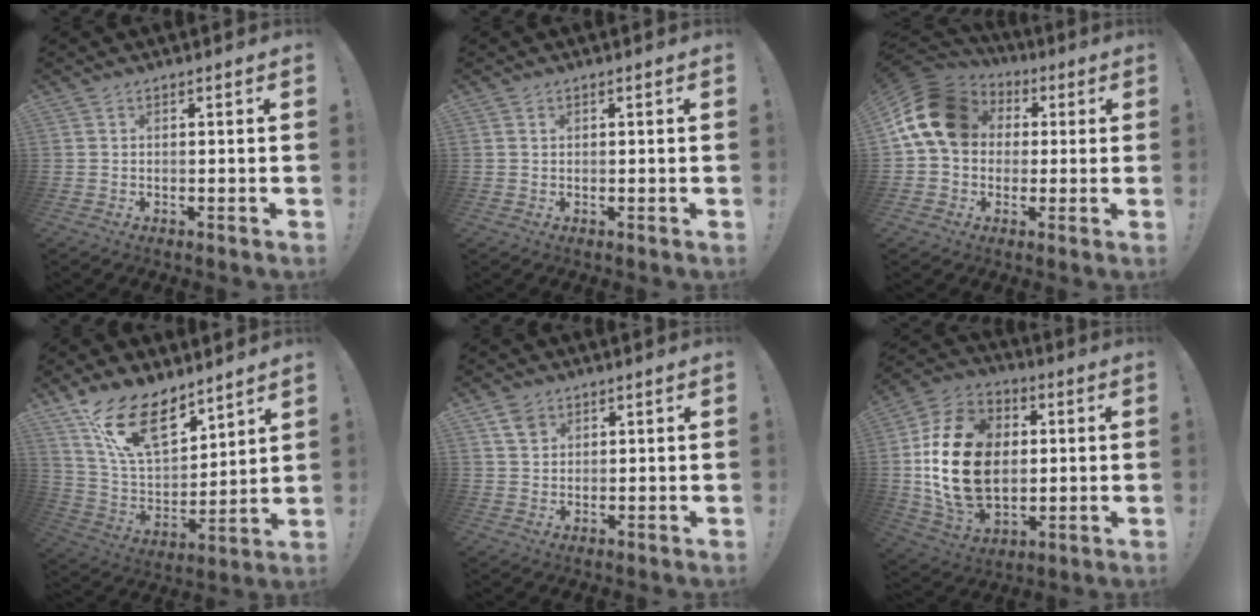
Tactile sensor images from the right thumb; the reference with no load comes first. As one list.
[{"total": 0.0}, {"total": 18.3, "force": [4.1, 13.9, 11.0], "torque": [-0.190, 0.006, 0.083]}, {"total": 18.8, "force": [12.2, 8.7, 11.2], "torque": [-0.208, -0.074, 0.224]}, {"total": 4.1, "force": [2.5, 3.0, 1.3], "torque": [-0.013, -0.010, 0.045]}, {"total": 24.4, "force": [1.1, 17.4, 17.0], "torque": [-0.308, 0.015, 0.030]}]